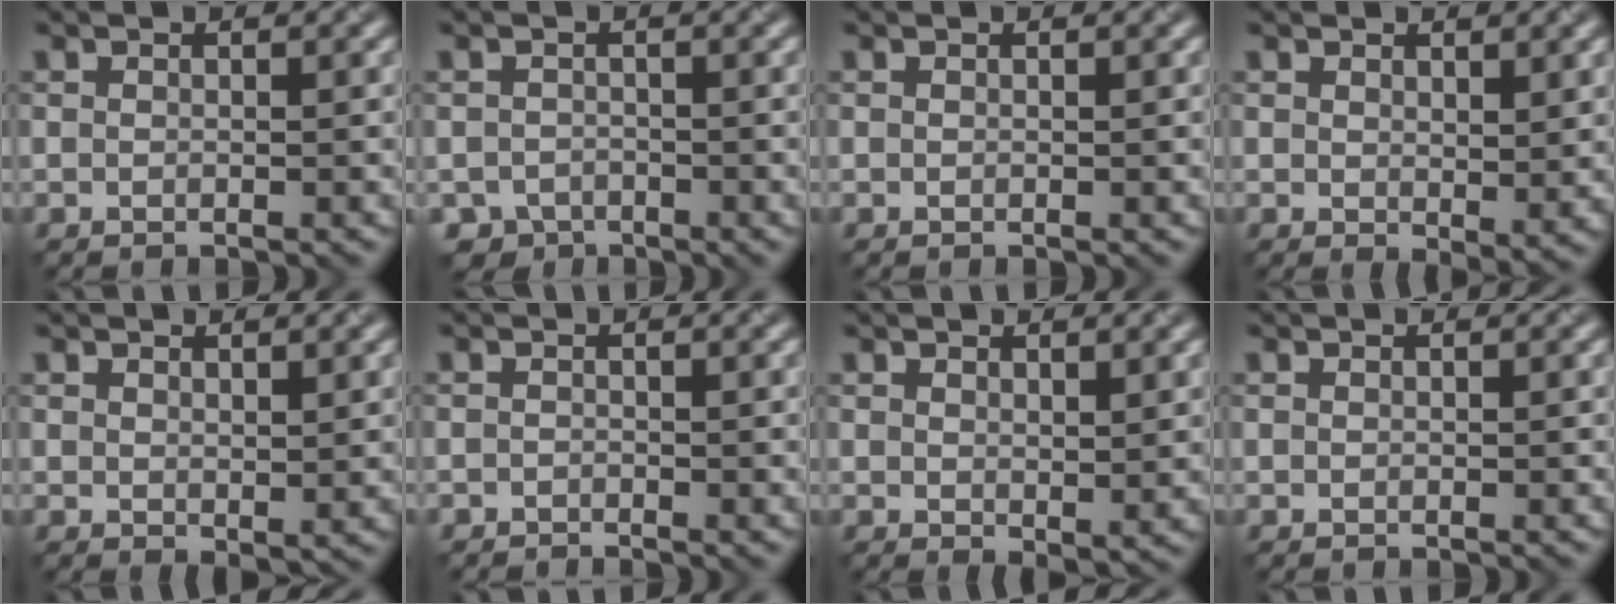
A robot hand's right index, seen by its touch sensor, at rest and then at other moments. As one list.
[{"total": 2.4, "force": [-1.9, 1.4, 0.2], "torque": [0.005, -0.001, -0.036]}, {"total": 0.0}, {"total": 2.2, "force": [1.1, 1.0, 1.6], "torque": [-0.024, -0.011, 0.027]}, {"total": 1.4, "force": [0.8, 0.6, 0.9], "torque": [-0.014, -0.007, 0.022]}, {"total": 0.9, "force": [-0.8, 0.1, -0.1], "torque": [0.002, -0.003, -0.017]}, {"total": 1.8, "force": [1.0, 0.8, 1.2], "torque": [-0.017, -0.009, 0.025]}, {"total": 0.0}]